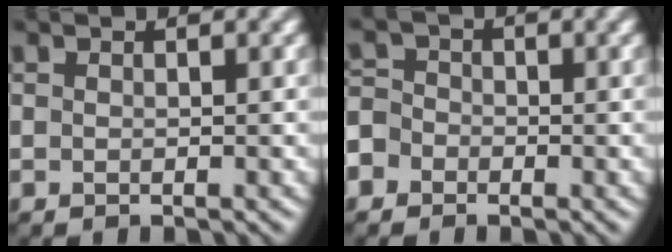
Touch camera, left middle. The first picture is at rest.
{"total": 3.5, "force": [-2.2, 2.7, 0.5], "torque": [0.002, 0.010, -0.055]}